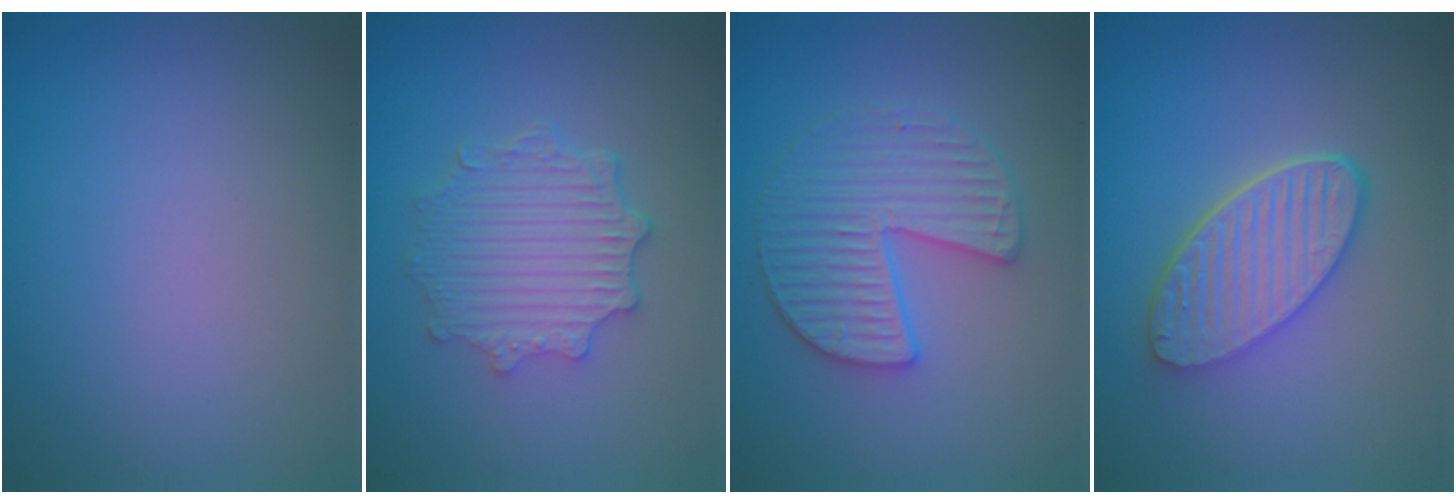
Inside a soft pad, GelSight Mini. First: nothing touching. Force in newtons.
{"total": 4.8, "press": 3.7, "slide": 3.0}
{"total": 3.8, "press": 3.8, "slide": 0.5}
{"total": 5.7, "press": 4.4, "slide": 3.6}